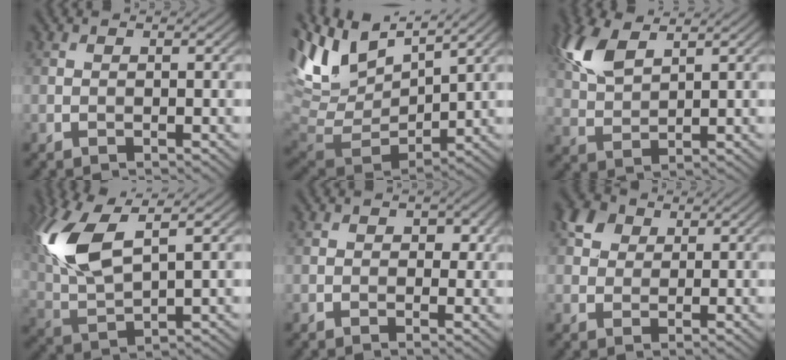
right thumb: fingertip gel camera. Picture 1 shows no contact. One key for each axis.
{"total": 12.0, "fx": 5.8, "fy": 5.7, "fz": 8.8, "tx": -0.219, "ty": 0.005, "tz": 0.117}
{"total": 7.8, "fx": 4.2, "fy": 3.4, "fz": 5.6, "tx": -0.148, "ty": 0.014, "tz": 0.089}
{"total": 12.2, "fx": 4.8, "fy": 4.8, "fz": 10.1, "tx": -0.254, "ty": 0.011, "tz": 0.098}
{"total": 1.6, "fx": 0.4, "fy": 1.3, "fz": 0.9, "tx": -0.016, "ty": -0.005, "tz": 0.004}
{"total": 4.5, "fx": 2.0, "fy": 3.5, "fz": 2.0, "tx": -0.050, "ty": 0.008, "tz": 0.037}